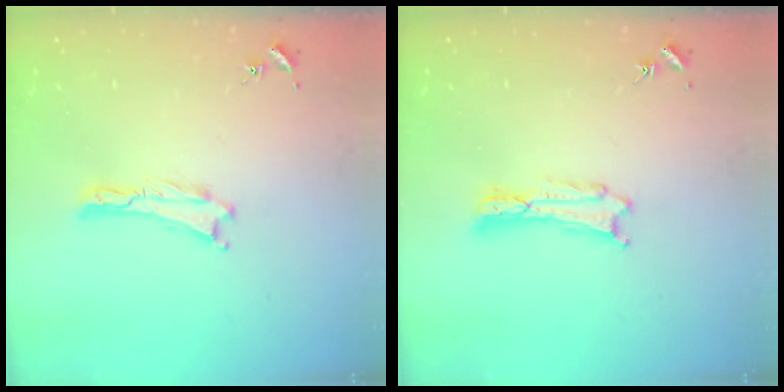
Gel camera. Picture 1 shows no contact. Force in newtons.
{"total": 0.6, "press": 0.6, "slide": 0.2}